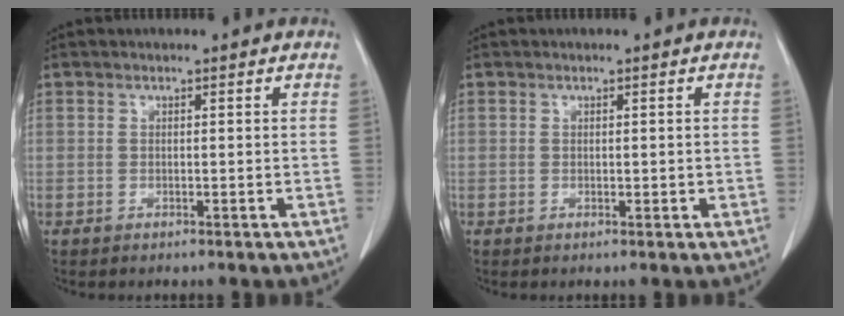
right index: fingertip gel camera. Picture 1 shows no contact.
{"total": 0.7, "force": [0.0, 0.4, 0.6], "torque": [-0.006, 0.000, 0.003]}